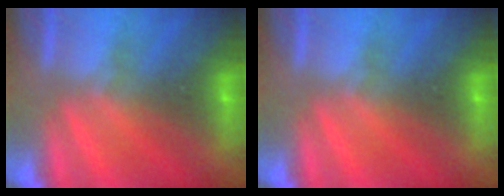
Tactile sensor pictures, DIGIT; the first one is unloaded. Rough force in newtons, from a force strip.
{"total": 0.0}